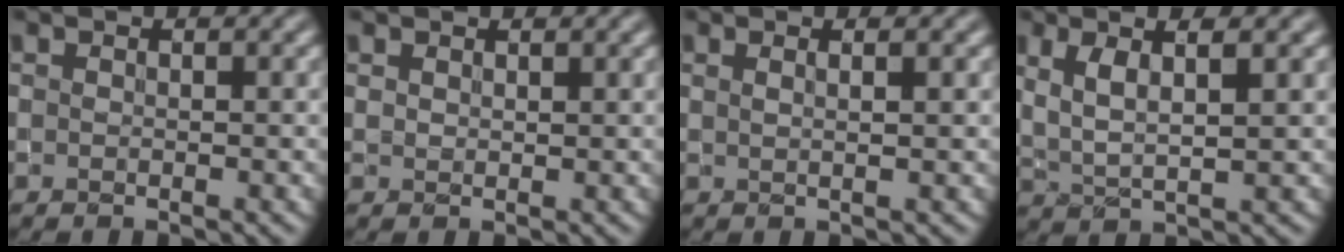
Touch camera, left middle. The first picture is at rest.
{"total": 0.9, "force": [0.8, 0.4, 0.2], "torque": [-0.005, 0.000, 0.016]}
{"total": 2.3, "force": [1.1, 0.9, 1.8], "torque": [-0.010, 0.000, -0.005]}
{"total": 4.2, "force": [1.7, 1.0, 3.7], "torque": [-0.074, -0.002, 0.035]}